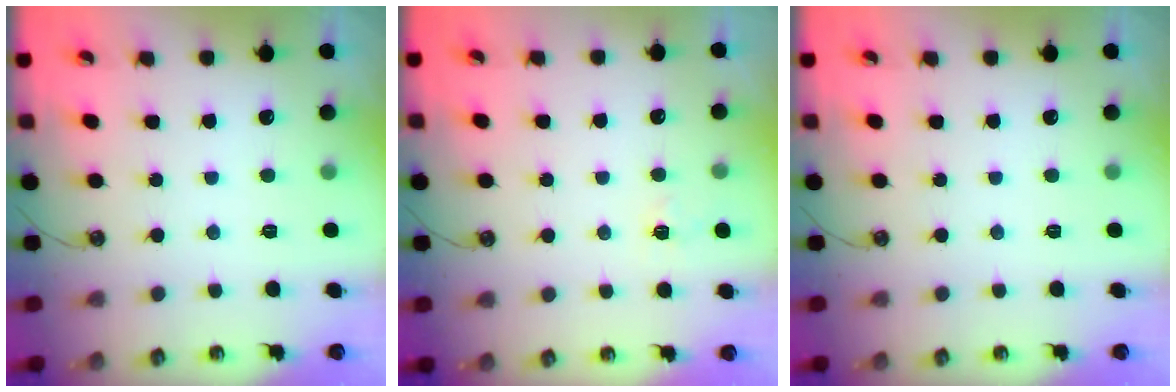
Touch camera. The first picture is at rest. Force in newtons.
{"total": 3.4, "press": 3.3, "slide": 0.5}
{"total": 0.0}